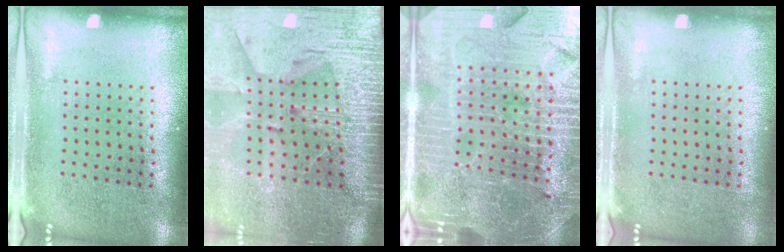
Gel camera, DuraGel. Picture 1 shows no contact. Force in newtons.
{"total": 4.0, "press": 3.5, "slide": 2.0}
{"total": 4.9, "press": 4.7, "slide": 1.5}
{"total": 0.0}